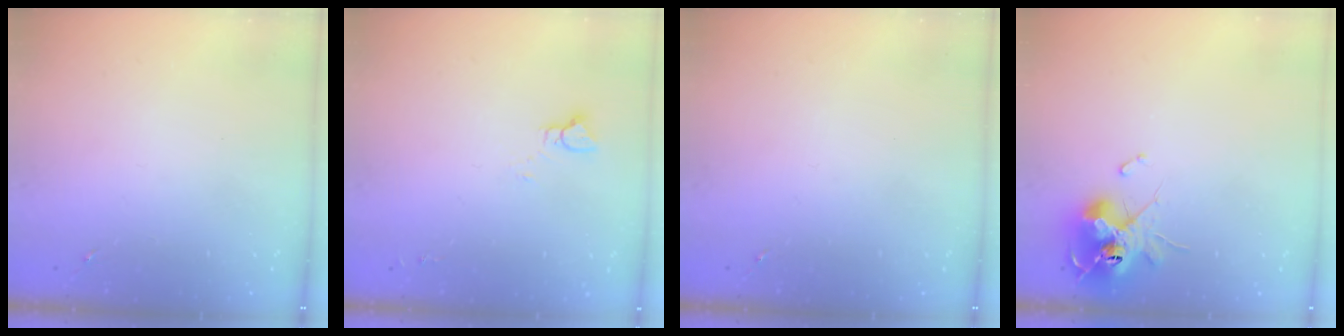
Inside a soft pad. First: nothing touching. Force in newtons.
{"total": 3.9, "press": 3.9, "slide": 0.4}
{"total": 0.0}
{"total": 13.8, "press": 13.8, "slide": 1.5}